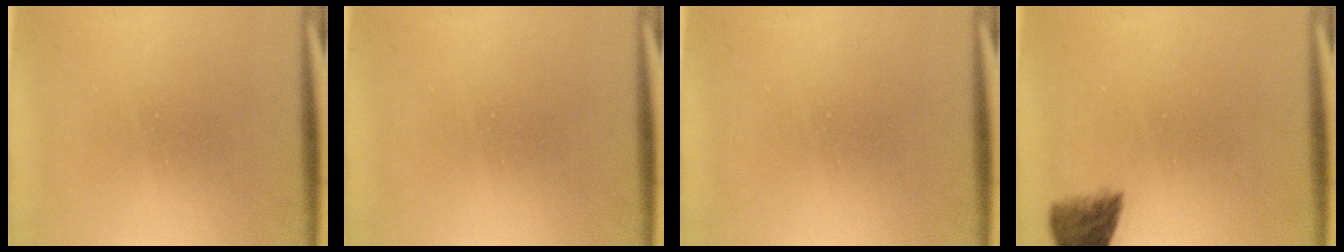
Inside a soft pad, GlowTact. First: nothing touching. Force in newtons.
{"total": 0.0}
{"total": 0.0}
{"total": 5.0}